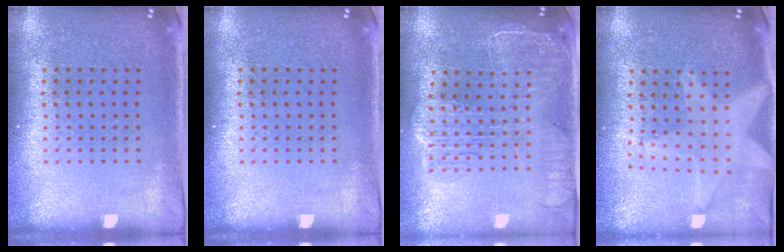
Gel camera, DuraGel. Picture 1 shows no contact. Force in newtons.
{"total": 0.0}
{"total": 2.3, "press": 2.0, "slide": 1.1}
{"total": 1.5, "press": 1.4, "slide": 0.4}